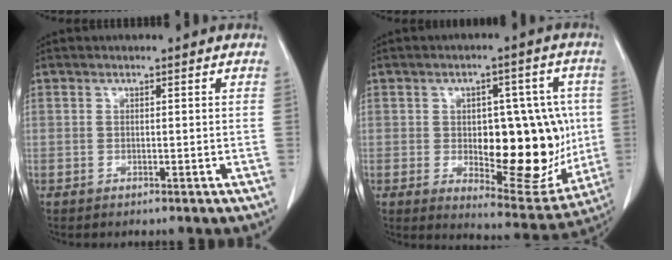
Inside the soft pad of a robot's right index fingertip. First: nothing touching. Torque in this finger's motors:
{"motor_torque": [0.53, 0.36, 0.30, 0.08]}